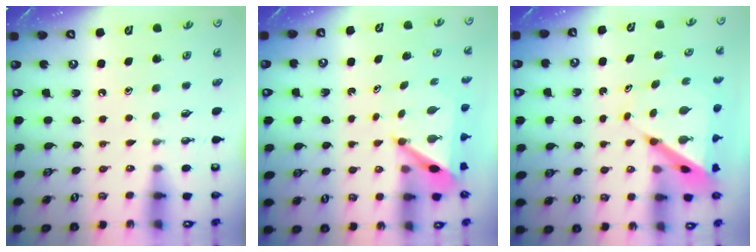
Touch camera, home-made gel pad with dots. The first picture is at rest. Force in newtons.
{"total": 5.0, "press": 5.0, "slide": 0.3}
{"total": 7.3, "press": 7.3, "slide": 0.6}